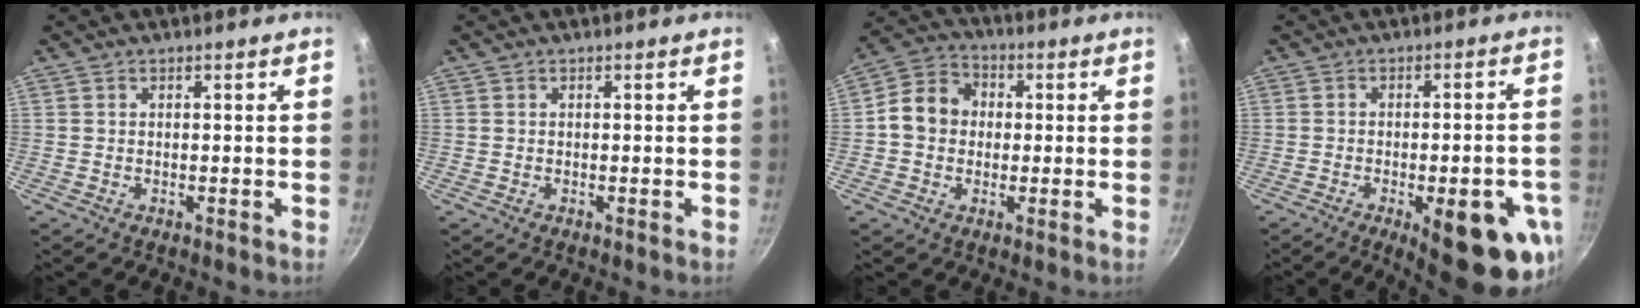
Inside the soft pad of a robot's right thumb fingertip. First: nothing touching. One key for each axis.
{"total": 0.0}
{"total": 9.1, "fx": 0.2, "fy": 7.7, "fz": 4.7, "tx": -0.055, "ty": 0.019, "tz": -0.019}
{"total": 16.7, "fx": -6.5, "fy": 5.7, "fz": 14.3, "tx": -0.147, "ty": 0.011, "tz": -0.077}